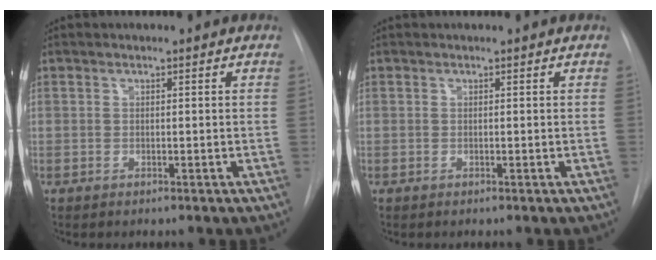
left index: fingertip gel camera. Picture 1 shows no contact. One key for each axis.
{"total": 1.0, "fx": 0.9, "fy": -0.1, "fz": 0.2, "tx": -0.004, "ty": 0.017, "tz": 0.019}